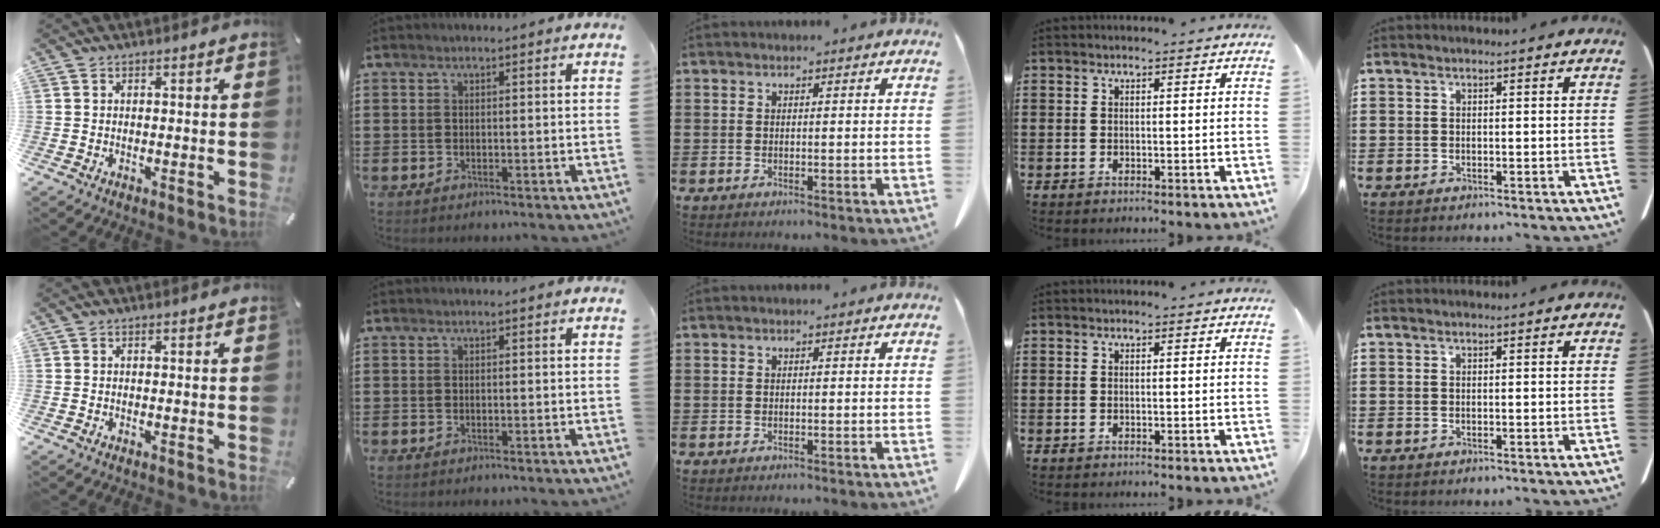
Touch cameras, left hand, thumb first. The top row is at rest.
{}